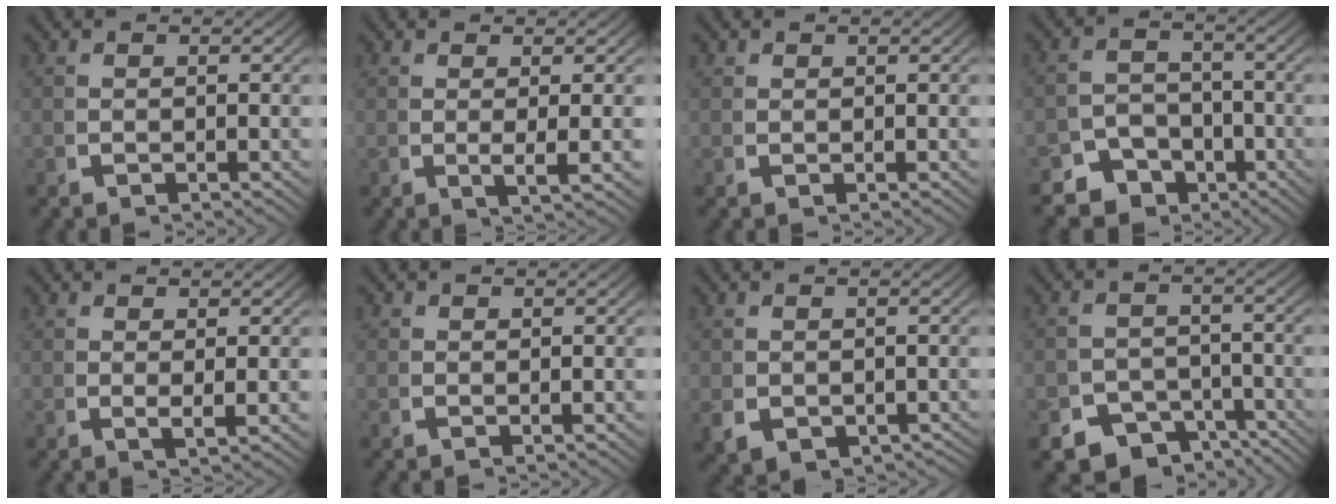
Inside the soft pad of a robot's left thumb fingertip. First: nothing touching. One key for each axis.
{"total": 2.4, "fx": 0.3, "fy": 0.2, "fz": 2.4, "tx": -0.046, "ty": -0.006, "tz": 0.011}
{"total": 0.8, "fx": 0.6, "fy": 0.5, "fz": 0.1, "tx": -0.001, "ty": -0.004, "tz": 0.015}
{"total": 7.9, "fx": -4.7, "fy": 6.0, "fz": 2.2, "tx": -0.014, "ty": -0.035, "tz": -0.077}
{"total": 1.6, "fx": 0.8, "fy": 0.0, "fz": 1.4, "tx": -0.028, "ty": -0.007, "tz": 0.022}
{"total": 1.1, "fx": 0.6, "fy": 0.8, "fz": 0.3, "tx": -0.003, "ty": -0.004, "tz": 0.014}
{"total": 3.5, "fx": -1.0, "fy": 2.8, "fz": 1.9, "tx": -0.042, "ty": -0.018, "tz": -0.002}
{"total": 9.0, "fx": -6.3, "fy": 5.8, "fz": 2.8, "tx": -0.036, "ty": -0.039, "tz": -0.101}